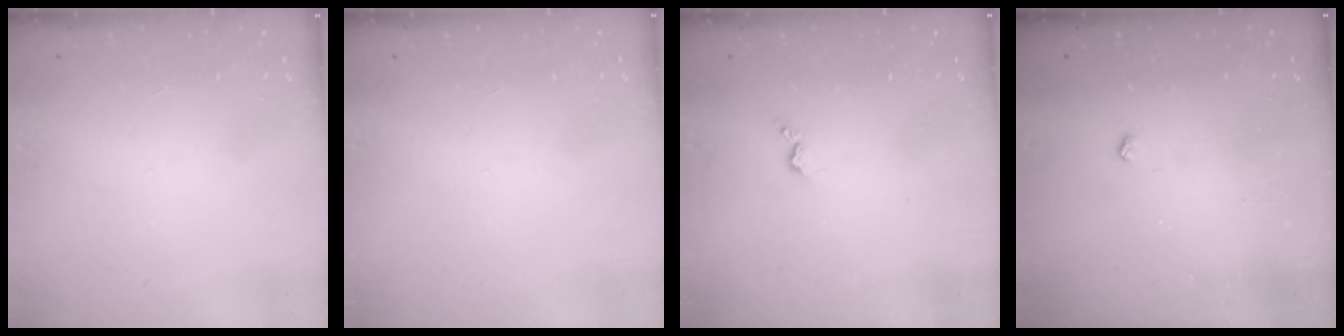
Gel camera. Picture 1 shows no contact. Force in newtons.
{"total": 0.0}
{"total": 4.3, "press": 4.2, "slide": 0.5}
{"total": 2.5, "press": 2.4, "slide": 0.5}